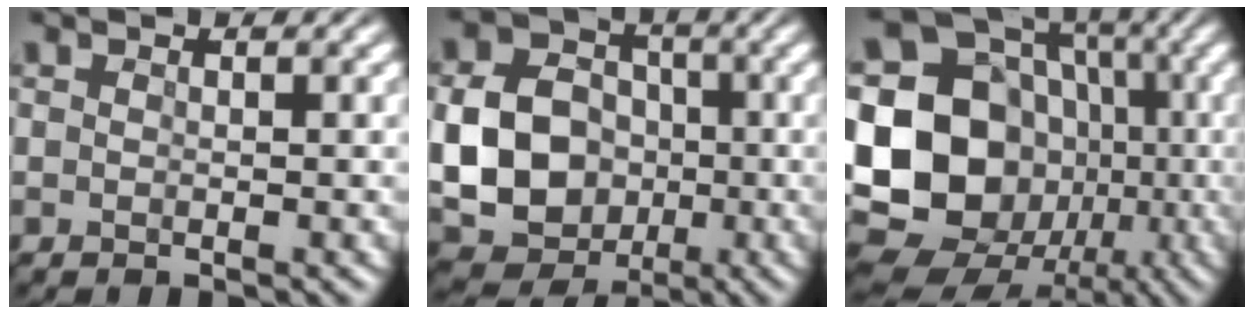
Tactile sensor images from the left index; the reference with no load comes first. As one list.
[{"total": 9.8, "force": [-1.1, 8.2, 5.2], "torque": [-0.091, -0.015, -0.032]}, {"total": 22.4, "force": [-2.1, 20.1, 9.8], "torque": [-0.213, 0.017, -0.071]}]